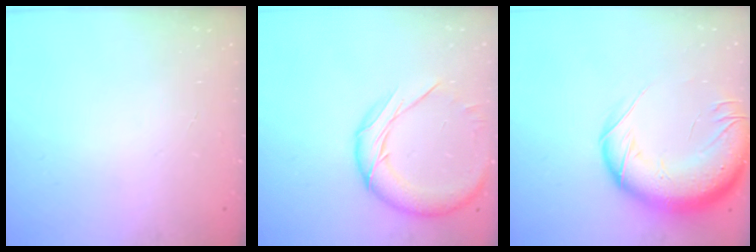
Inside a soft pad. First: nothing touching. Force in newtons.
{"total": 15.2, "press": 15.1, "slide": 1.6}
{"total": 20.9, "press": 20.3, "slide": 4.9}